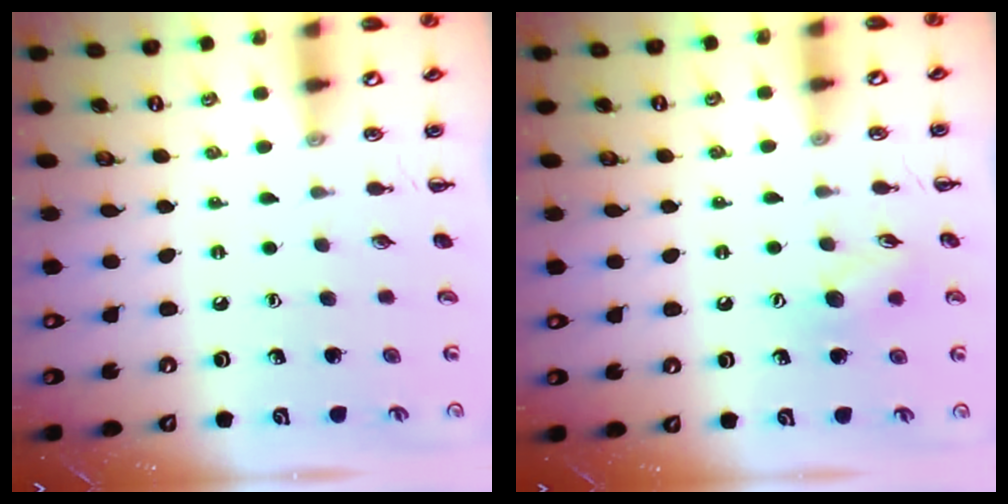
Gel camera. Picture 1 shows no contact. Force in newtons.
{"total": 7.3, "press": 7.2, "slide": 0.8}